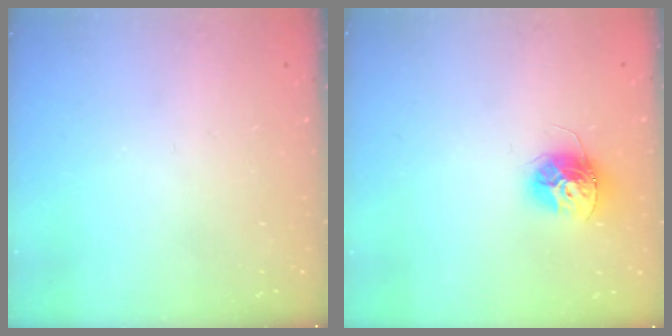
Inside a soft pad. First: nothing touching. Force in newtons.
{"total": 11.1, "press": 11.1, "slide": 0.5}